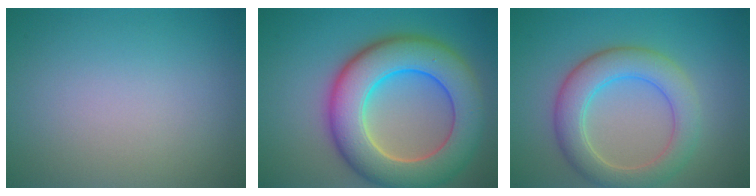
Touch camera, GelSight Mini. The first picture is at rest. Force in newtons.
{"total": 11.0, "press": 11.0, "slide": 0.9}
{"total": 5.7, "press": 5.6, "slide": 0.6}